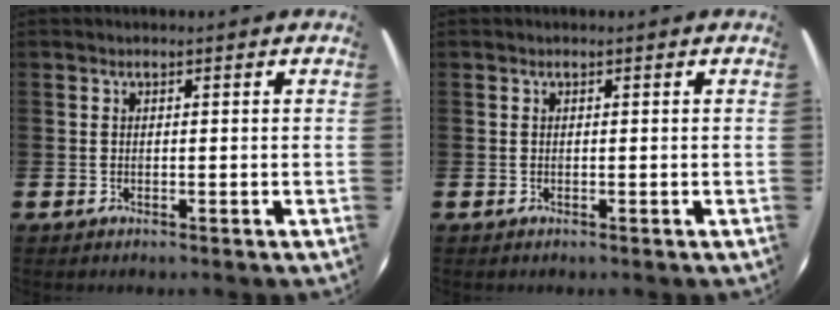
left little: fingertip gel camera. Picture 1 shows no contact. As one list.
[{"total": 0.0}]